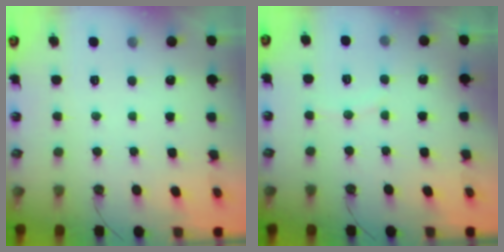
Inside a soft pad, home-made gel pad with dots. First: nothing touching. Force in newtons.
{"total": 2.5, "press": 2.5, "slide": 0.3}